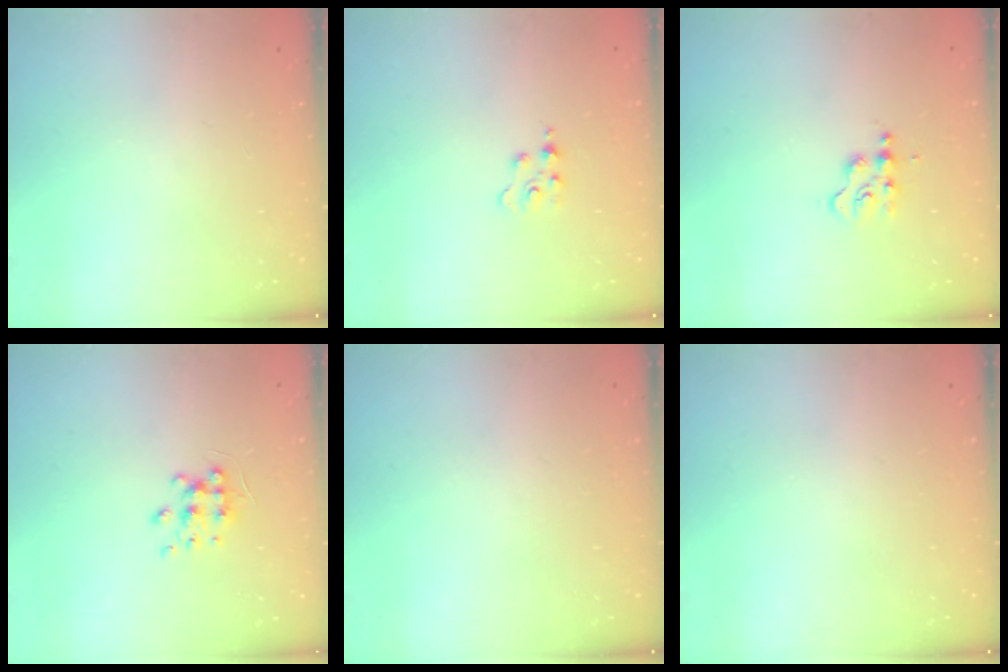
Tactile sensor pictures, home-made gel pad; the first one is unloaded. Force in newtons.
{"total": 1.8, "press": 1.8, "slide": 0.4}
{"total": 2.9, "press": 2.9, "slide": 0.4}
{"total": 7.2, "press": 7.2, "slide": 0.6}
{"total": 0.0}
{"total": 0.0}